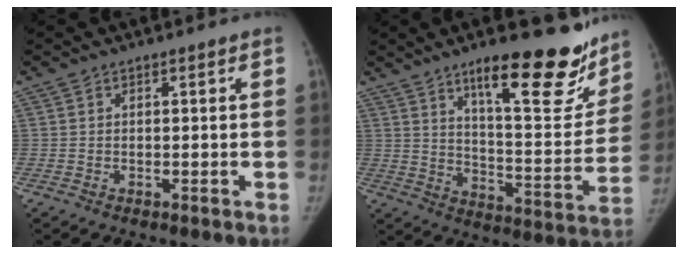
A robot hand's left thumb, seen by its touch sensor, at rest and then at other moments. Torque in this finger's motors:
{"motor_torque": [0.43, 0.29, 1.43, -1.34, 0.10]}